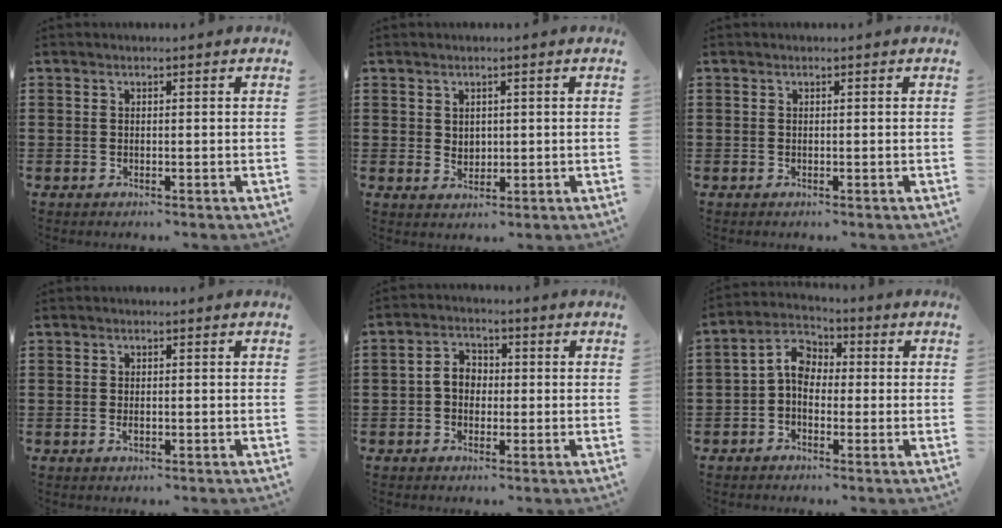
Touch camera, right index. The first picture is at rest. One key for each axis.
{"total": 1.9, "fx": 1.1, "fy": 1.6, "fz": 0.4, "tx": -0.012, "ty": 0.009, "tz": 0.019}
{"total": 0.0}
{"total": 0.7, "fx": -0.4, "fy": 0.4, "fz": 0.5, "tx": -0.011, "ty": -0.004, "tz": -0.006}
{"total": 4.0, "fx": -0.4, "fy": 3.0, "fz": 2.6, "tx": -0.055, "ty": 0.010, "tz": -0.010}
{"total": 5.5, "fx": 0.1, "fy": 3.9, "fz": 3.9, "tx": -0.096, "ty": 0.012, "tz": -0.006}